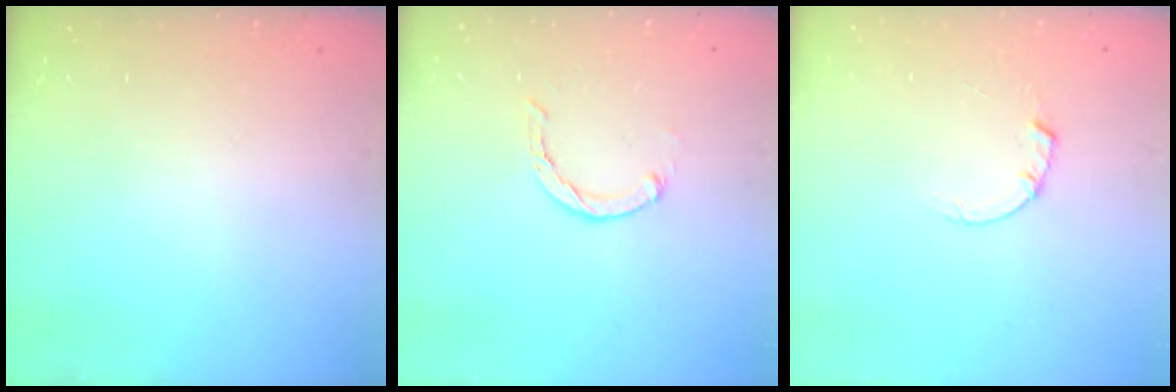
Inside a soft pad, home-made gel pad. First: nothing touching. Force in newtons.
{"total": 2.0, "press": 2.0, "slide": 0.4}
{"total": 1.5, "press": 1.5, "slide": 0.3}